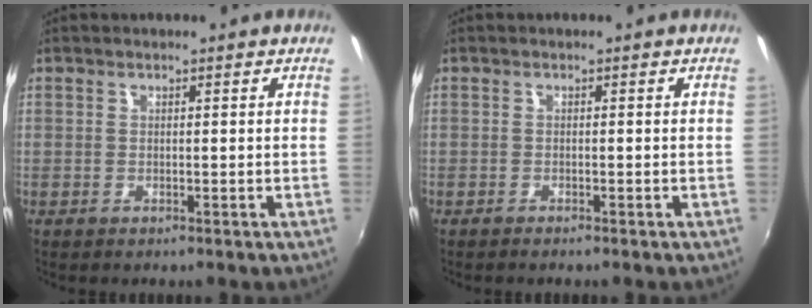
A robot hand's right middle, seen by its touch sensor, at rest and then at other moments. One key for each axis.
{"total": 0.8, "fx": -0.7, "fy": 0.0, "fz": 0.3, "tx": -0.006, "ty": -0.004, "tz": -0.015}